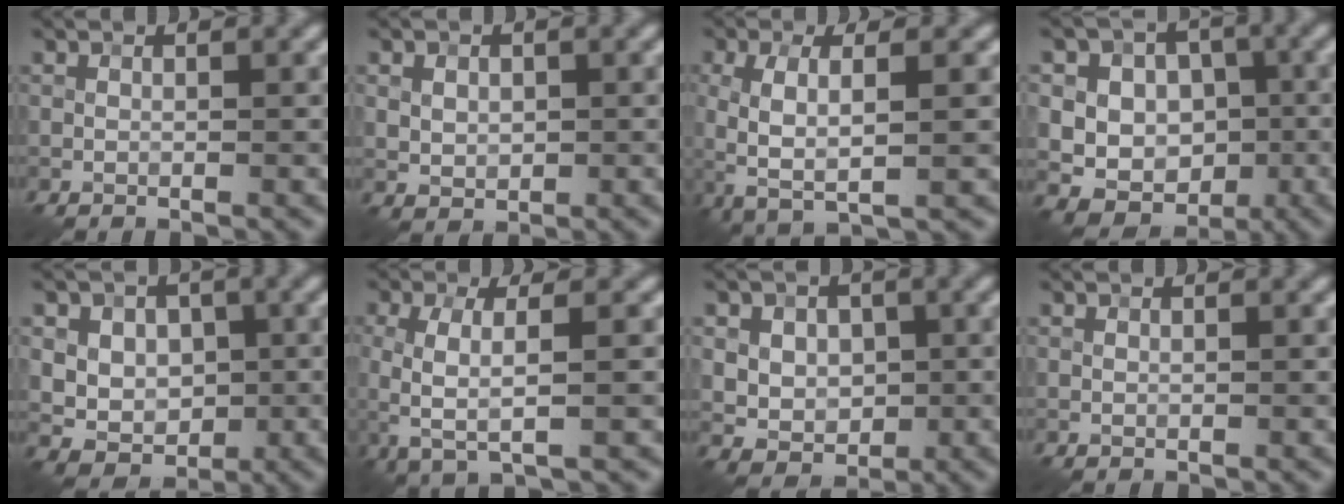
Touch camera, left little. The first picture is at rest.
{"total": 1.8, "force": [0.2, 1.5, 1.1], "torque": [-0.022, -0.002, 0.007]}
{"total": 5.2, "force": [-0.5, 1.9, 4.8], "torque": [-0.101, -0.002, -0.011]}
{"total": 11.5, "force": [0.1, 10.3, 5.1], "torque": [-0.070, 0.045, -0.020]}
{"total": 6.4, "force": [0.4, 5.3, 3.6], "torque": [-0.032, 0.020, -0.008]}
{"total": 4.3, "force": [-0.5, 1.3, 4.1], "torque": [-0.087, -0.003, -0.011]}
{"total": 5.7, "force": [0.7, 4.7, 3.2], "torque": [-0.041, 0.020, 0.004]}
{"total": 0.0}